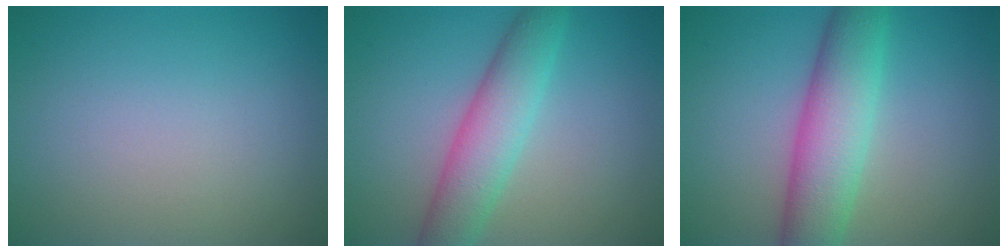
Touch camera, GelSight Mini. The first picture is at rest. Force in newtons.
{"total": 5.1, "press": 5.1, "slide": 0.2}
{"total": 6.8, "press": 6.8, "slide": 0.2}